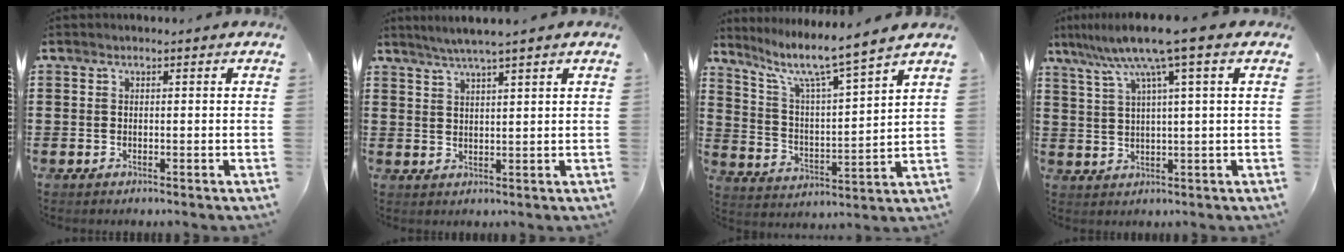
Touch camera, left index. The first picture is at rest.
{"total": 3.3, "force": [2.7, -0.5, 1.9], "torque": [-0.042, -0.007, 0.048]}
{"total": 6.9, "force": [5.8, -0.1, 3.8], "torque": [-0.099, -0.041, 0.090]}
{"total": 8.7, "force": [4.9, -0.2, 7.2], "torque": [-0.152, -0.013, 0.082]}